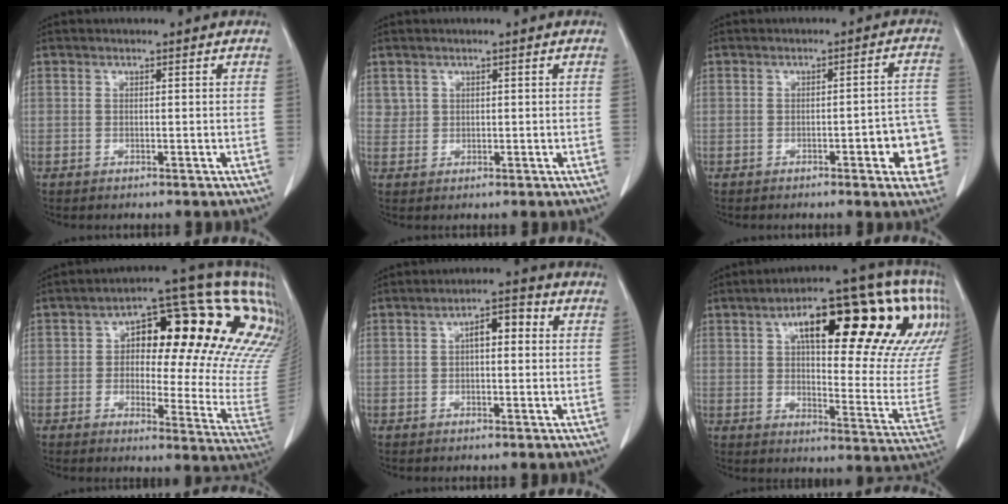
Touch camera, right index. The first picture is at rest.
{"total": 1.6, "force": [0.7, 1.4, 0.0], "torque": [0.014, 0.004, 0.008]}
{"total": 8.5, "force": [-3.2, 1.7, 7.7], "torque": [-0.072, 0.016, -0.039]}
{"total": 24.9, "force": [7.4, 7.5, 22.5], "torque": [-0.224, 0.060, 0.105]}
{"total": 4.4, "force": [0.7, 1.7, 3.9], "torque": [-0.062, 0.024, 0.007]}
{"total": 30.0, "force": [13.0, 7.5, 26.0], "torque": [-0.277, 0.050, 0.184]}